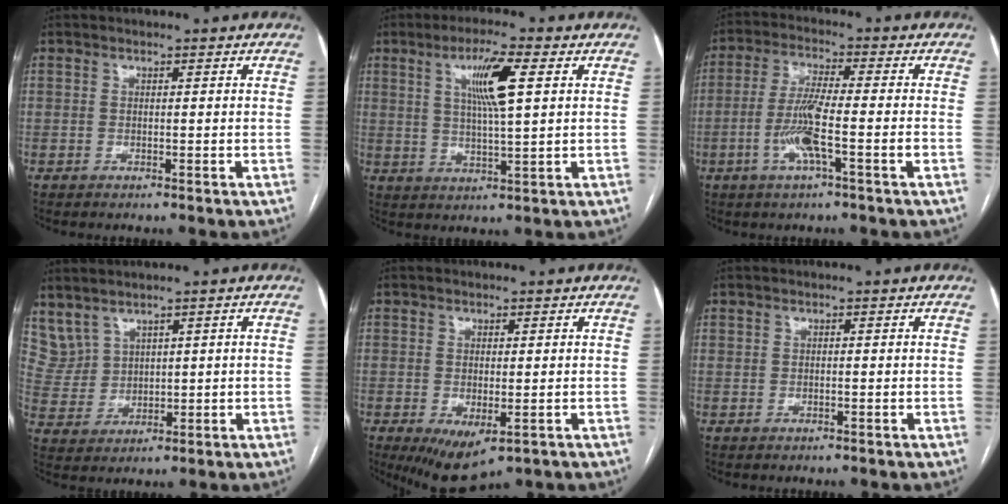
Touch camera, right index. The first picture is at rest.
{"total": 8.1, "force": [2.7, 0.4, 7.6], "torque": [-0.141, 0.004, 0.048]}
{"total": 7.9, "force": [-2.5, 0.2, 7.5], "torque": [-0.147, -0.001, -0.051]}
{"total": 5.6, "force": [4.4, 3.2, 1.3], "torque": [-0.041, 0.017, 0.113]}
{"total": 6.7, "force": [-2.6, 2.9, 5.4], "torque": [-0.090, -0.021, -0.028]}
{"total": 0.0}